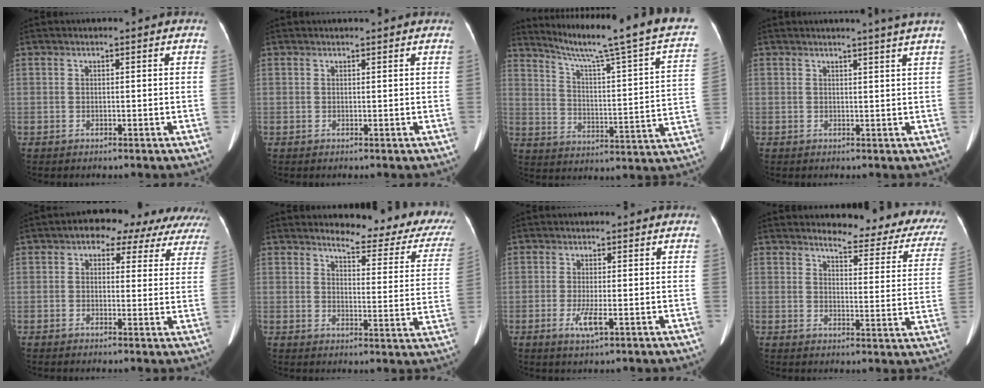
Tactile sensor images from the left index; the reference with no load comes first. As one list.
[{"total": 1.7, "force": [1.7, 0.0, 0.5], "torque": [-0.009, 0.014, 0.021]}, {"total": 24.2, "force": [19.8, -0.7, 14.0], "torque": [-0.214, -0.050, 0.258]}, {"total": 3.2, "force": [2.7, -1.0, 1.4], "torque": [-0.019, -0.004, 0.027]}, {"total": 11.3, "force": [8.6, 5.6, 4.7], "torque": [-0.032, 0.024, 0.084]}, {"total": 15.6, "force": [14.1, 2.9, 6.0], "torque": [-0.050, -0.066, 0.143]}, {"total": 3.0, "force": [-1.1, 0.5, 2.8], "torque": [-0.058, -0.007, -0.018]}, {"total": 15.4, "force": [14.0, 3.3, 5.3], "torque": [-0.036, -0.062, 0.137]}]